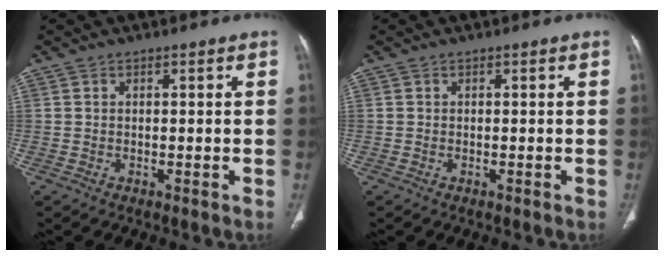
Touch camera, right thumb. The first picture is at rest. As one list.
[{"total": 0.0}]